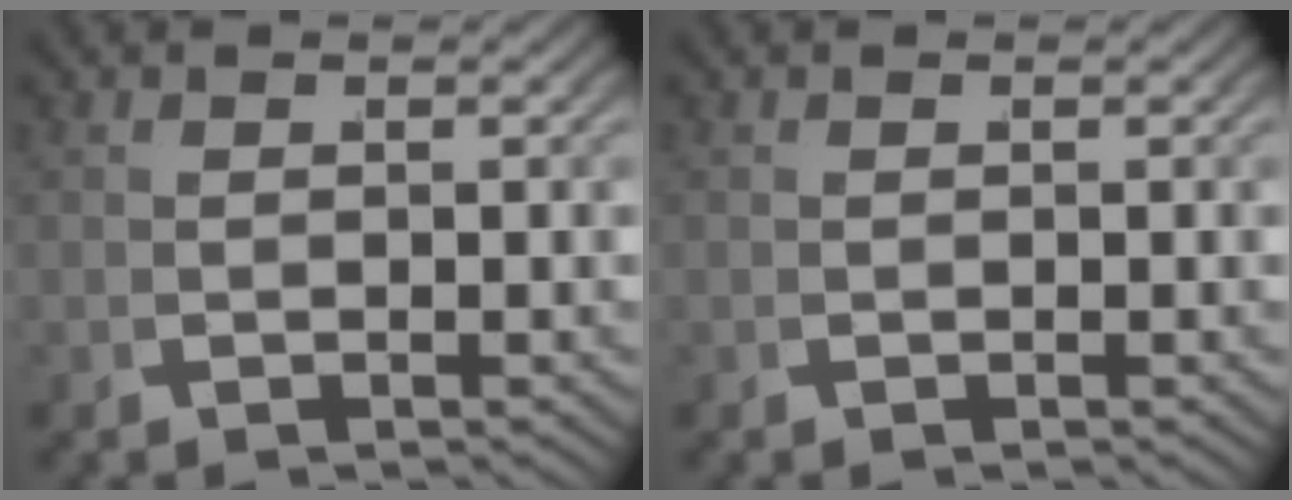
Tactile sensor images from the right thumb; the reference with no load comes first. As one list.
[{"total": 0.0}]